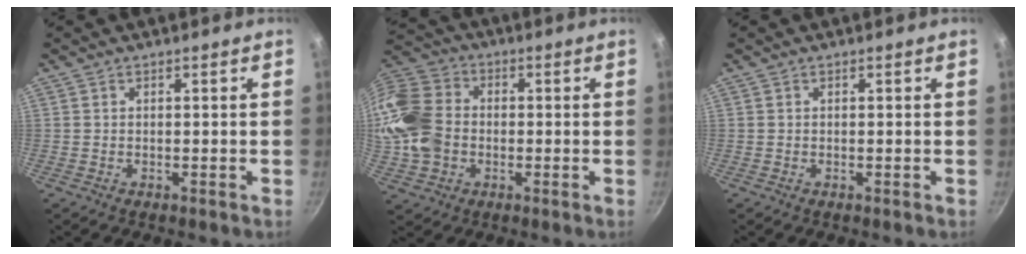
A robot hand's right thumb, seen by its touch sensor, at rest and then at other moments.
{"total": 17.4, "force": [-1.5, 14.0, 10.3], "torque": [-0.216, 0.030, -0.038]}
{"total": 0.0}